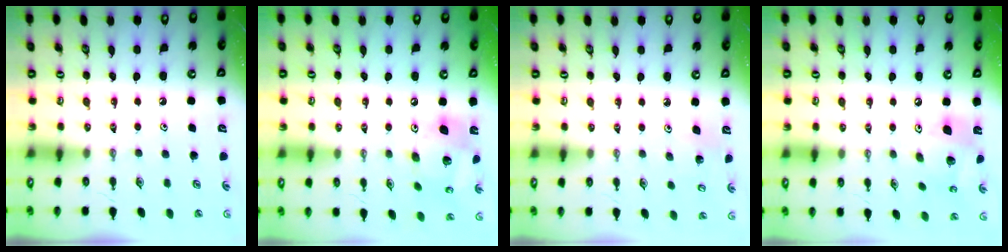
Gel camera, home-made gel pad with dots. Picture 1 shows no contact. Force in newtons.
{"total": 14.7, "press": 14.3, "slide": 3.2}
{"total": 2.7, "press": 2.6, "slide": 1.0}
{"total": 13.6, "press": 13.5, "slide": 1.4}